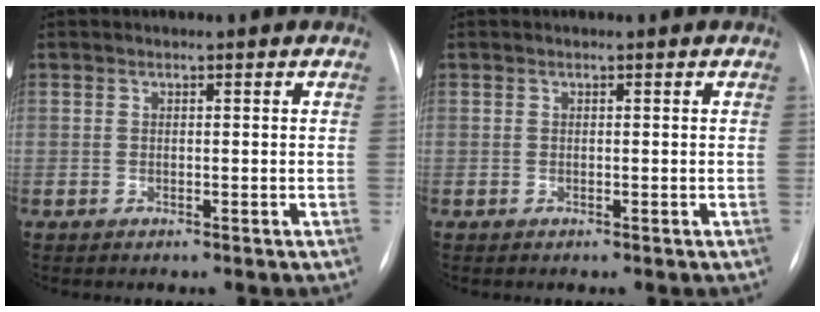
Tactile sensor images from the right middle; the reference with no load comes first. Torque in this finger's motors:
{"motor_torque": [0.00, 0.00, 0.00, 0.00]}